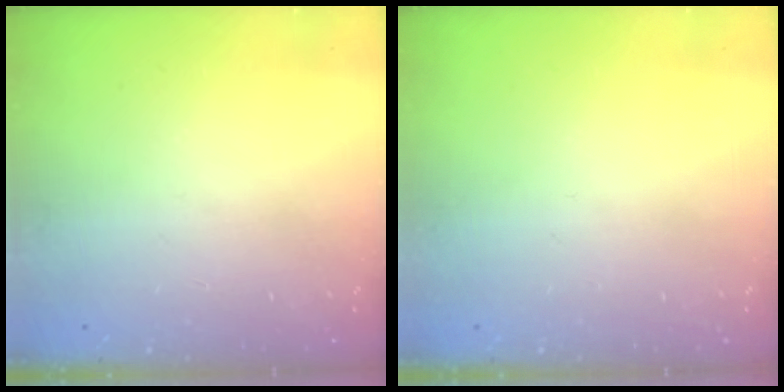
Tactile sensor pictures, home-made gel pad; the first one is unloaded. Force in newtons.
{"total": 0.0}